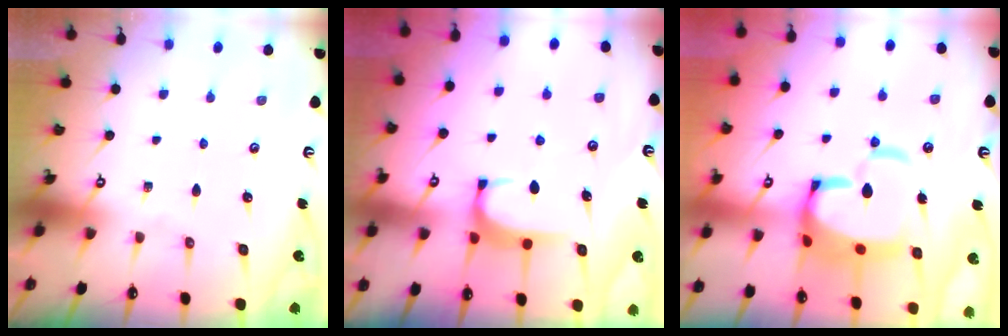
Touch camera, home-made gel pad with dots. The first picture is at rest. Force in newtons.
{"total": 1.6, "press": 1.6, "slide": 0.5}
{"total": 13.4, "press": 13.3, "slide": 1.9}